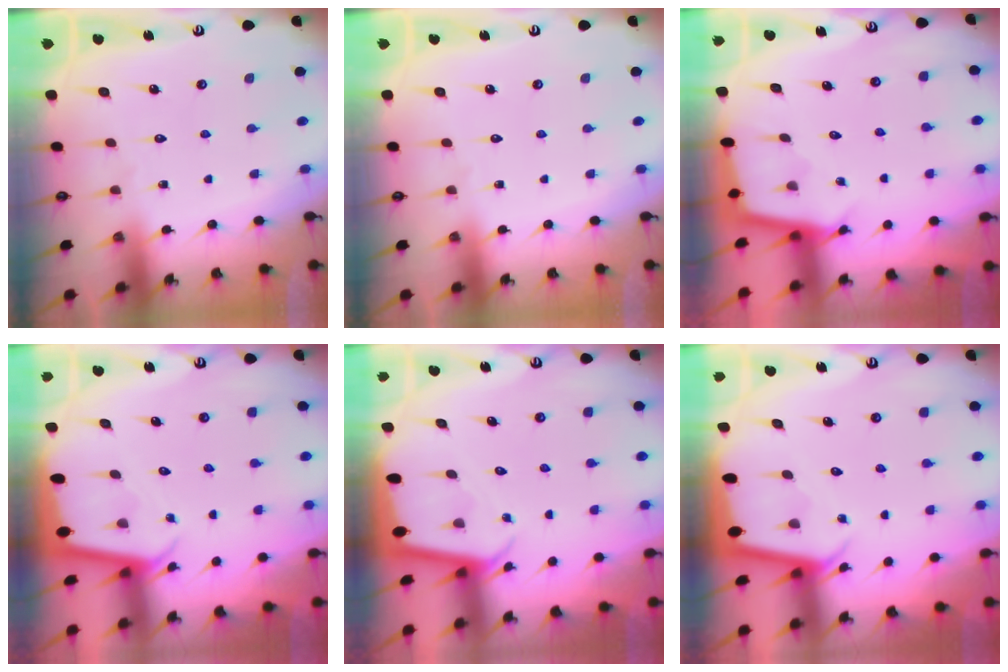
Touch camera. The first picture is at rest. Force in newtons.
{"total": 0.0}
{"total": 2.5, "press": 2.5, "slide": 0.2}
{"total": 2.2, "press": 2.2, "slide": 0.1}
{"total": 2.1, "press": 2.1, "slide": 0.1}
{"total": 2.4, "press": 2.4, "slide": 0.3}